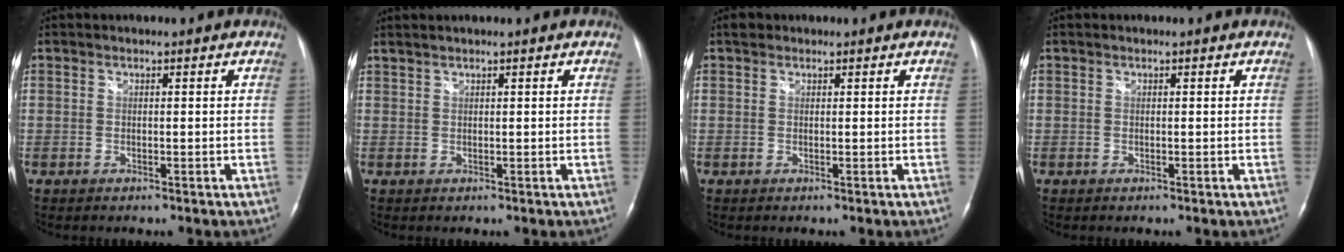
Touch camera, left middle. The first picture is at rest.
{"total": 1.8, "force": [1.5, -0.2, 1.0], "torque": [-0.023, 0.016, 0.032]}
{"total": 1.1, "force": [0.8, 0.7, 0.2], "torque": [-0.006, 0.013, 0.012]}
{"total": 0.0}